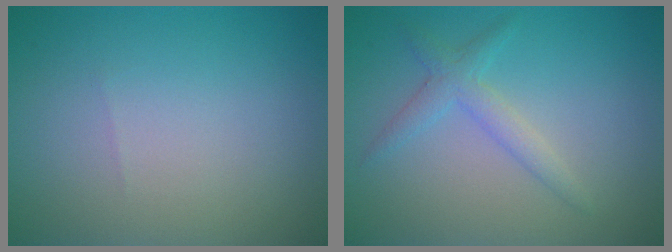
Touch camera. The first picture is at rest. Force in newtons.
{"total": 2.1, "press": 2.1, "slide": 0.1}